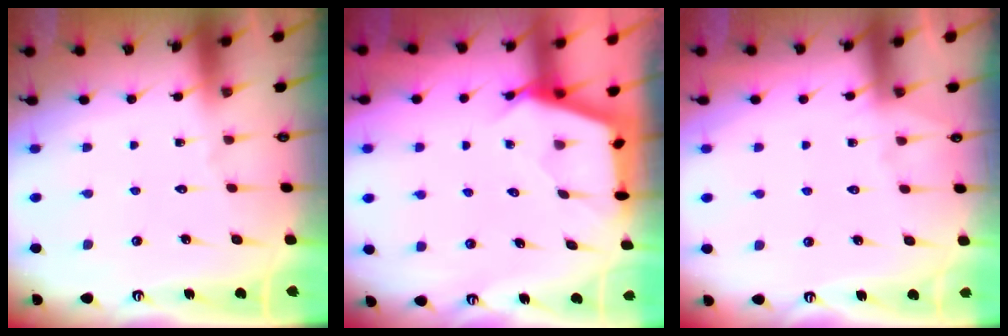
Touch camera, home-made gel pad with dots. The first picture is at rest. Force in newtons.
{"total": 2.7, "press": 2.7, "slide": 0.3}
{"total": 3.0, "press": 3.0, "slide": 0.4}